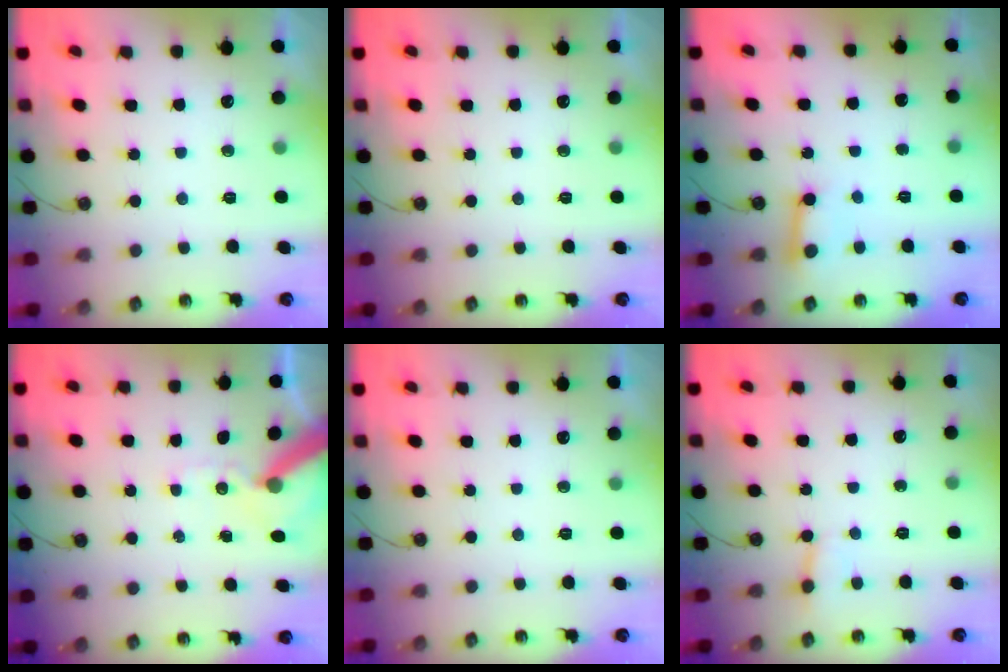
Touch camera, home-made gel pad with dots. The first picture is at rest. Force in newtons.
{"total": 0.0}
{"total": 6.8, "press": 6.7, "slide": 0.7}
{"total": 10.6, "press": 10.5, "slide": 1.6}
{"total": 0.0}
{"total": 4.1, "press": 4.0, "slide": 0.7}